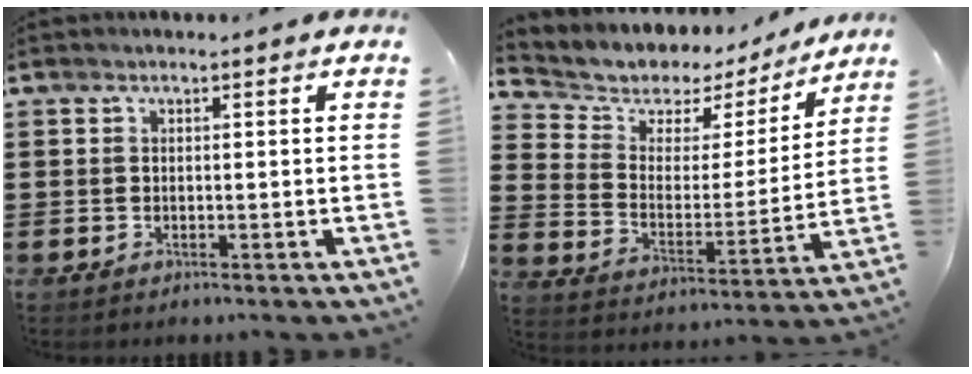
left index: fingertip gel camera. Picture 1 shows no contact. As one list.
[{"total": 5.1, "force": [4.0, 3.0, 0.6], "torque": [-0.039, -0.035, 0.061]}]